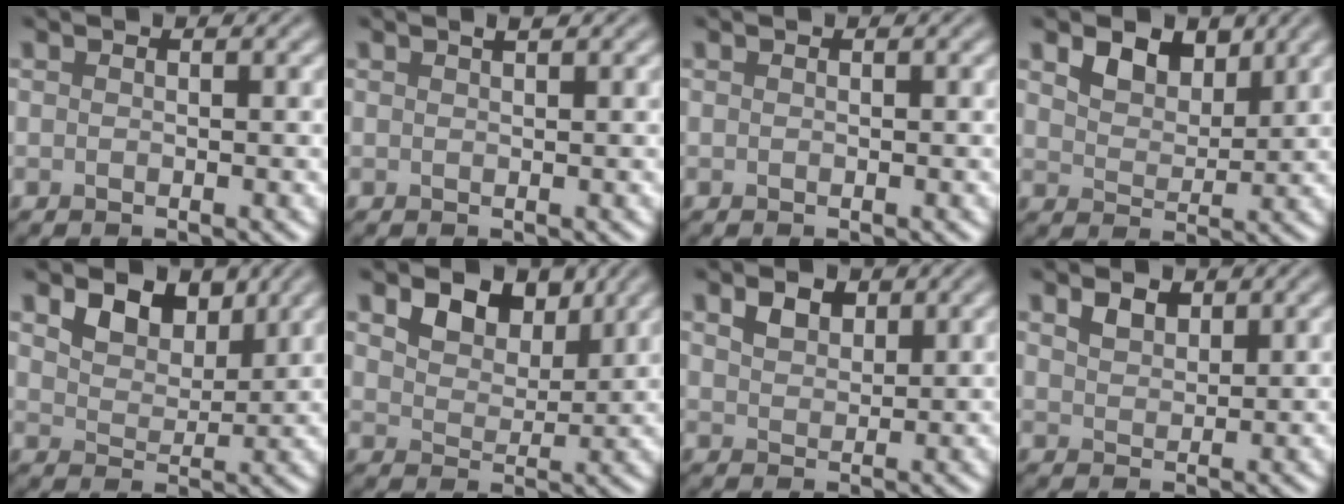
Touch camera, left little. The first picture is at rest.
{"total": 0.8, "force": [0.6, 0.1, 0.5], "torque": [-0.007, 0.001, 0.010]}
{"total": 0.0}
{"total": 3.4, "force": [2.3, 2.0, 1.6], "torque": [-0.039, -0.008, 0.039]}
{"total": 4.0, "force": [2.6, 2.4, 1.9], "torque": [-0.043, -0.010, 0.042]}
{"total": 4.6, "force": [2.9, 2.8, 2.2], "torque": [-0.045, -0.013, 0.050]}
{"total": 2.1, "force": [1.3, 1.3, 1.0], "torque": [-0.022, 0.003, 0.027]}
{"total": 1.8, "force": [1.3, 1.0, 0.8], "torque": [-0.018, 0.002, 0.028]}